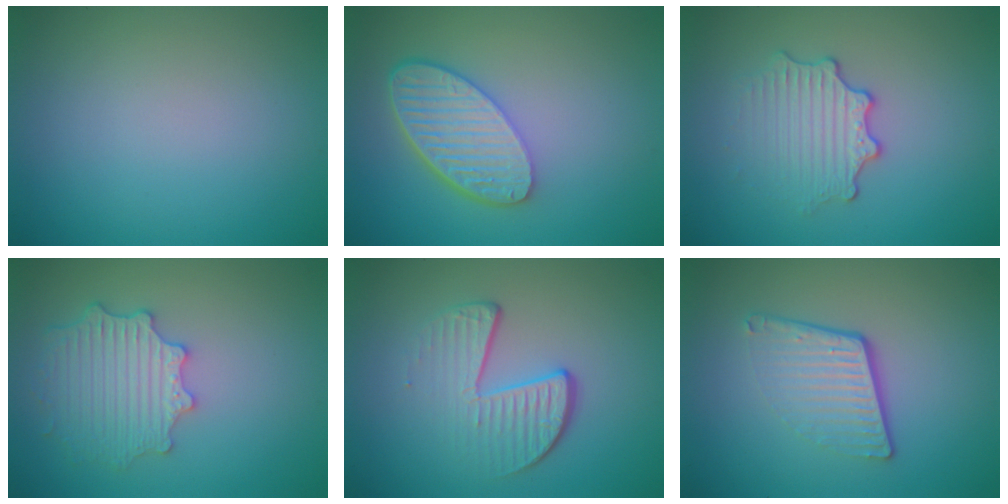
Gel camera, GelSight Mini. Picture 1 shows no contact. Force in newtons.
{"total": 6.1, "press": 4.7, "slide": 3.9}
{"total": 3.0, "press": 2.6, "slide": 1.5}
{"total": 4.5, "press": 4.1, "slide": 1.7}
{"total": 4.3, "press": 2.8, "slide": 3.3}
{"total": 4.2, "press": 2.7, "slide": 3.2}